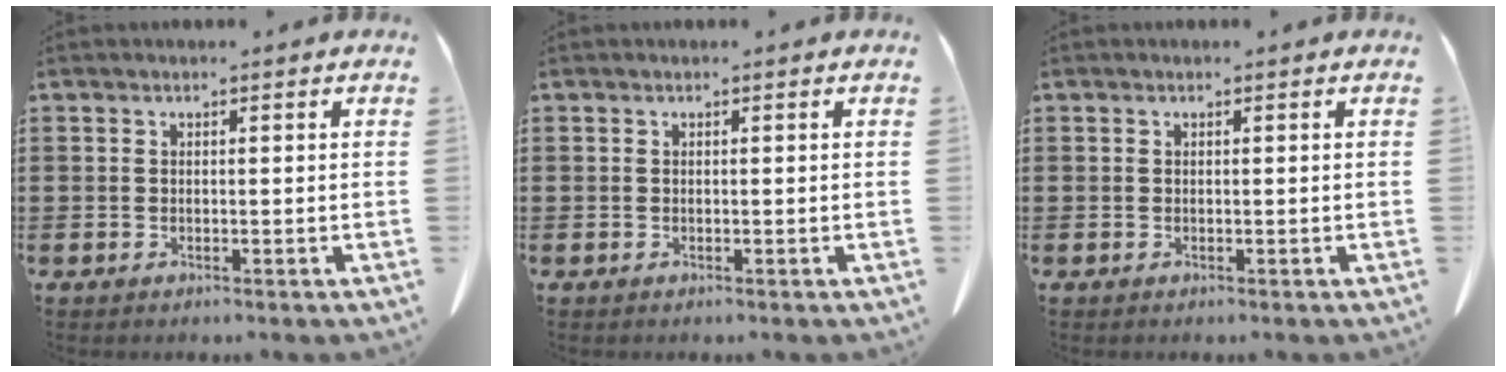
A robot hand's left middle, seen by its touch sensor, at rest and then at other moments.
{"total": 0.0}
{"total": 0.0}